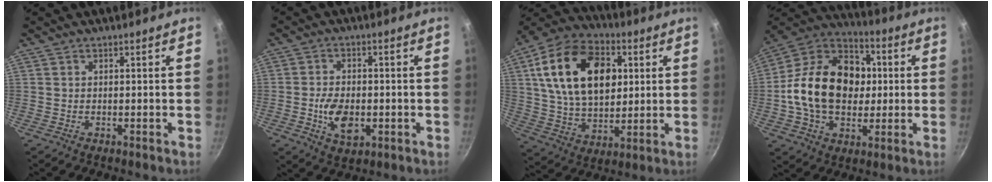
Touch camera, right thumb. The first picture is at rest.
{"total": 7.9, "force": [-1.7, 4.8, 6.1], "torque": [-0.100, 0.004, -0.028]}
{"total": 23.2, "force": [5.8, 15.0, 16.7], "torque": [-0.268, 0.002, 0.095]}
{"total": 22.6, "force": [0.7, 16.5, 15.4], "torque": [-0.228, 0.032, 0.000]}